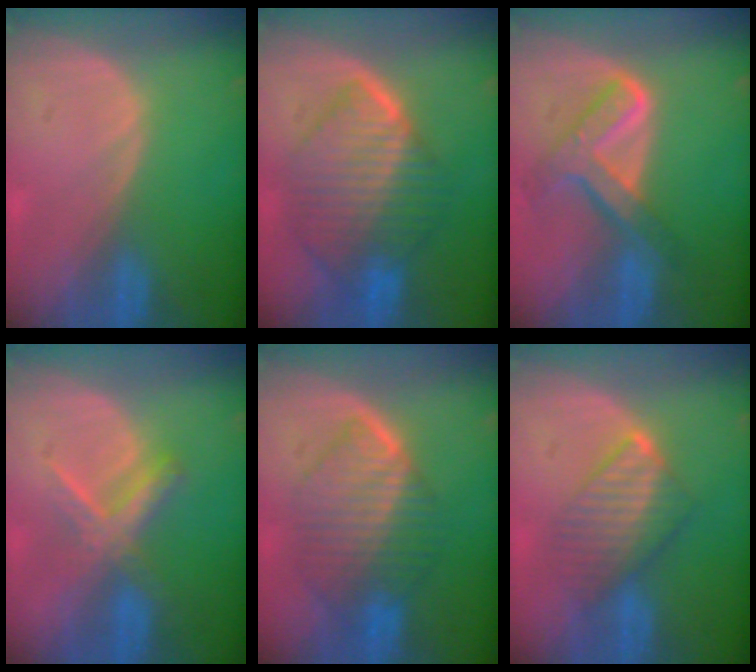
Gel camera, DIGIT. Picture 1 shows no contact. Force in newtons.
{"total": 10.6, "press": 10.5, "slide": 0.9}
{"total": 7.7, "press": 6.5, "slide": 4.1}
{"total": 5.5, "press": 5.4, "slide": 0.5}
{"total": 8.7, "press": 8.6, "slide": 0.6}
{"total": 6.4, "press": 6.4, "slide": 0.8}